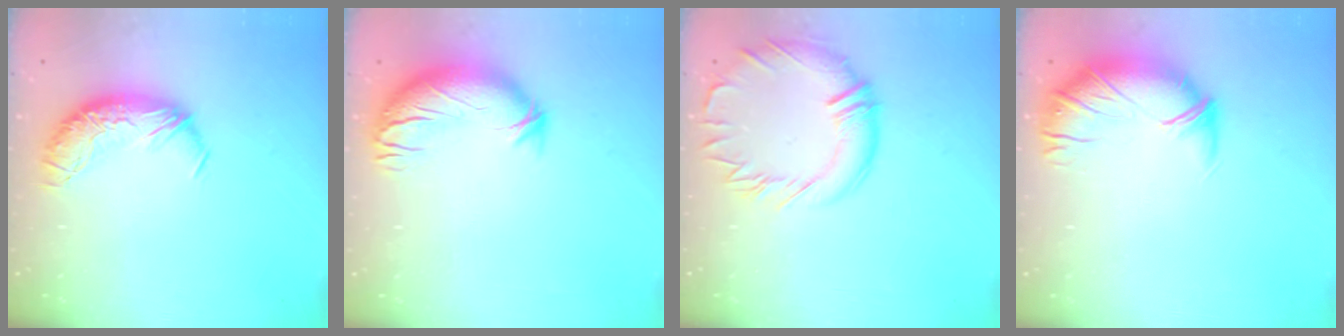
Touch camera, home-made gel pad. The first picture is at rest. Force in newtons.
{"total": 3.5, "press": 2.7, "slide": 2.2}
{"total": 4.0, "press": 3.7, "slide": 1.5}
{"total": 3.9, "press": 3.3, "slide": 2.0}